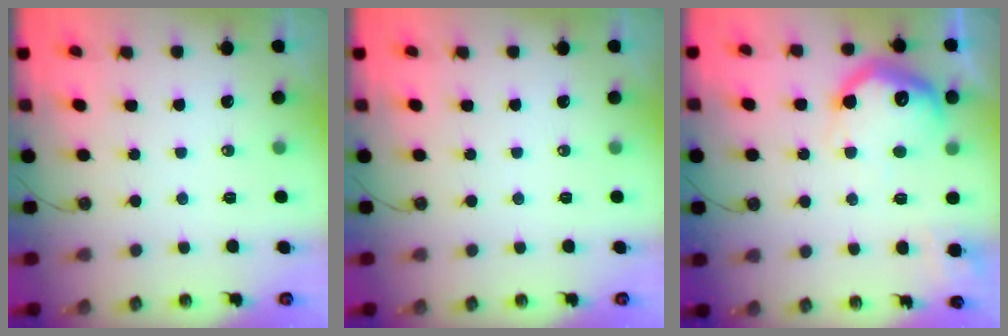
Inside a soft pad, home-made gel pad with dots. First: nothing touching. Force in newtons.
{"total": 0.6, "press": 0.0, "slide": 0.6}
{"total": 17.7, "press": 17.7, "slide": 0.5}